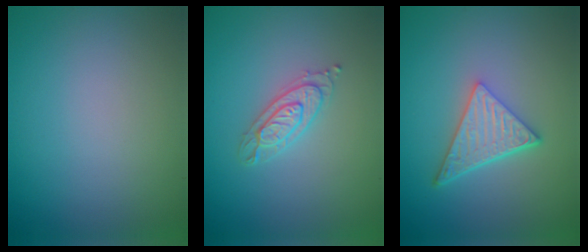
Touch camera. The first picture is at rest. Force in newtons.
{"total": 2.3, "press": 2.3, "slide": 0.4}
{"total": 5.0, "press": 3.6, "slide": 3.5}